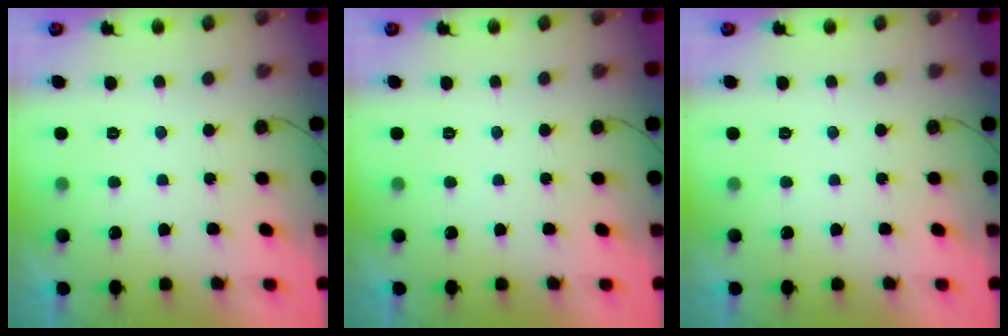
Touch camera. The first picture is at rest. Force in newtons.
{"total": 0.0}
{"total": 0.0}